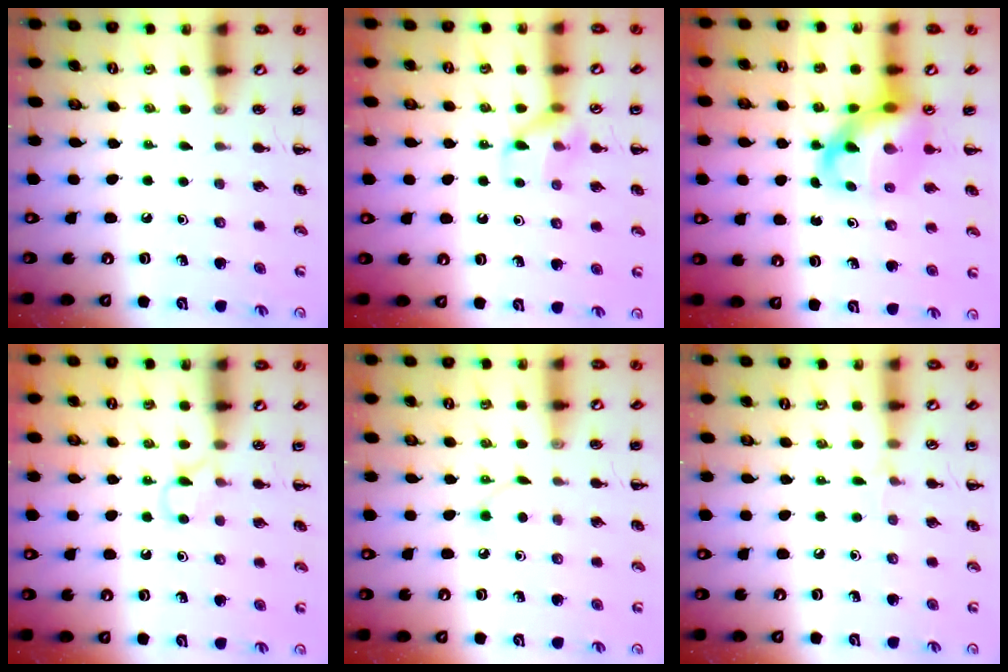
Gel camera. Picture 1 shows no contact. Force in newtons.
{"total": 9.1, "press": 9.1, "slide": 1.1}
{"total": 9.7, "press": 9.3, "slide": 2.5}
{"total": 4.5, "press": 4.2, "slide": 1.5}
{"total": 3.1, "press": 2.9, "slide": 1.0}
{"total": 3.7, "press": 3.5, "slide": 1.3}